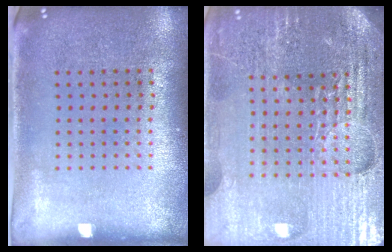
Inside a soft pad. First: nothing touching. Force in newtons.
{"total": 5.3, "press": 4.8, "slide": 2.2}